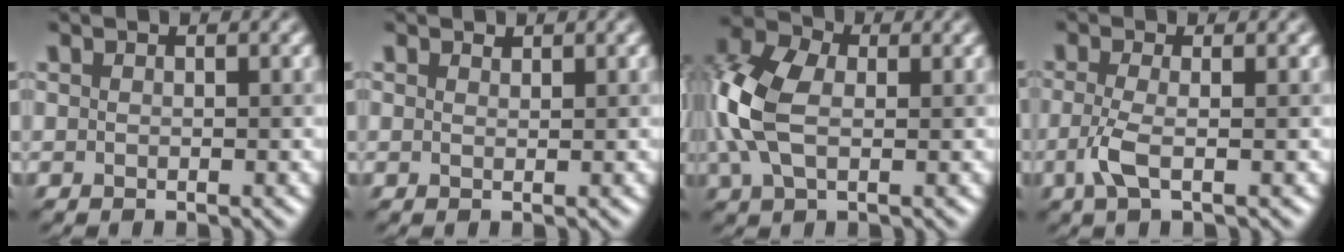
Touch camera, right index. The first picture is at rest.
{"total": 0.6, "force": [0.5, 0.1, 0.0], "torque": [0.001, -0.002, 0.011]}
{"total": 8.1, "force": [0.3, 5.1, 6.3], "torque": [-0.159, 0.010, -0.008]}
{"total": 2.6, "force": [-0.7, 0.7, 2.5], "torque": [-0.062, -0.004, -0.020]}